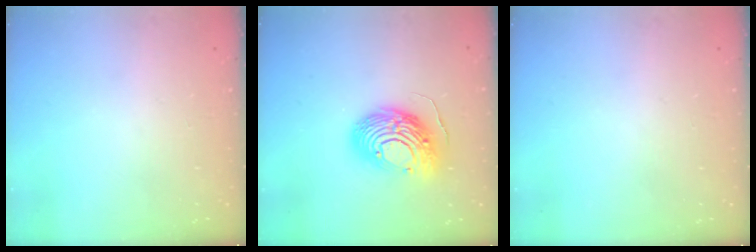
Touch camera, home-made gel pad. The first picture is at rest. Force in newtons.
{"total": 13.7, "press": 13.5, "slide": 2.3}
{"total": 0.0}